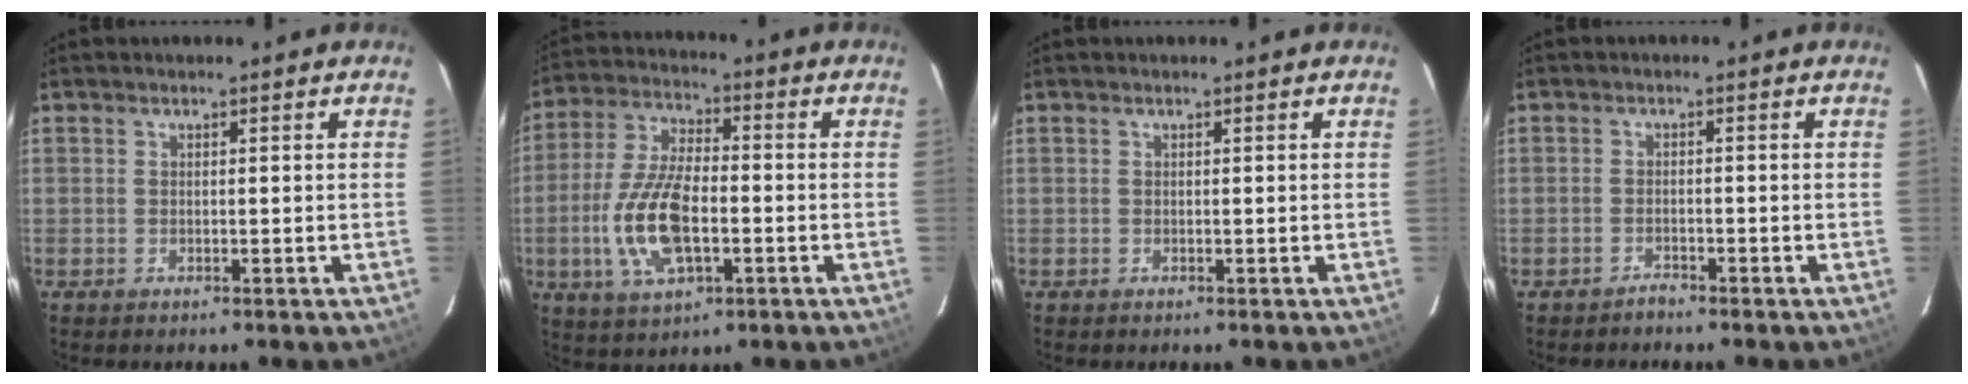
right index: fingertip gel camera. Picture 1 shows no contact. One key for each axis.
{"total": 14.1, "fx": -3.3, "fy": 6.4, "fz": 12.2, "tx": -0.259, "ty": -0.001, "tz": -0.060}
{"total": 0.0}
{"total": 1.5, "fx": -1.4, "fy": 0.4, "fz": 0.1, "tx": -0.004, "ty": 0.002, "tz": -0.025}